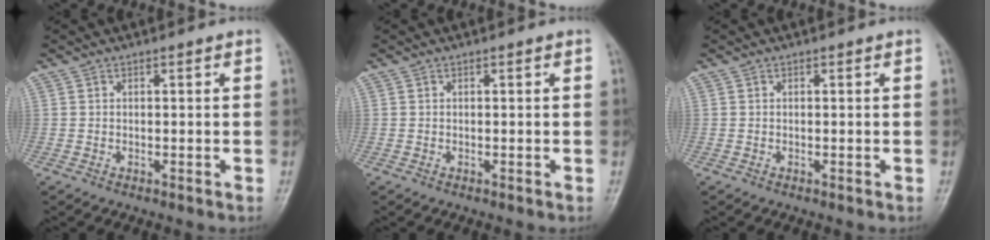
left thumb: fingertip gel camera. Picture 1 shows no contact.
{"total": 0.0}
{"total": 0.0}